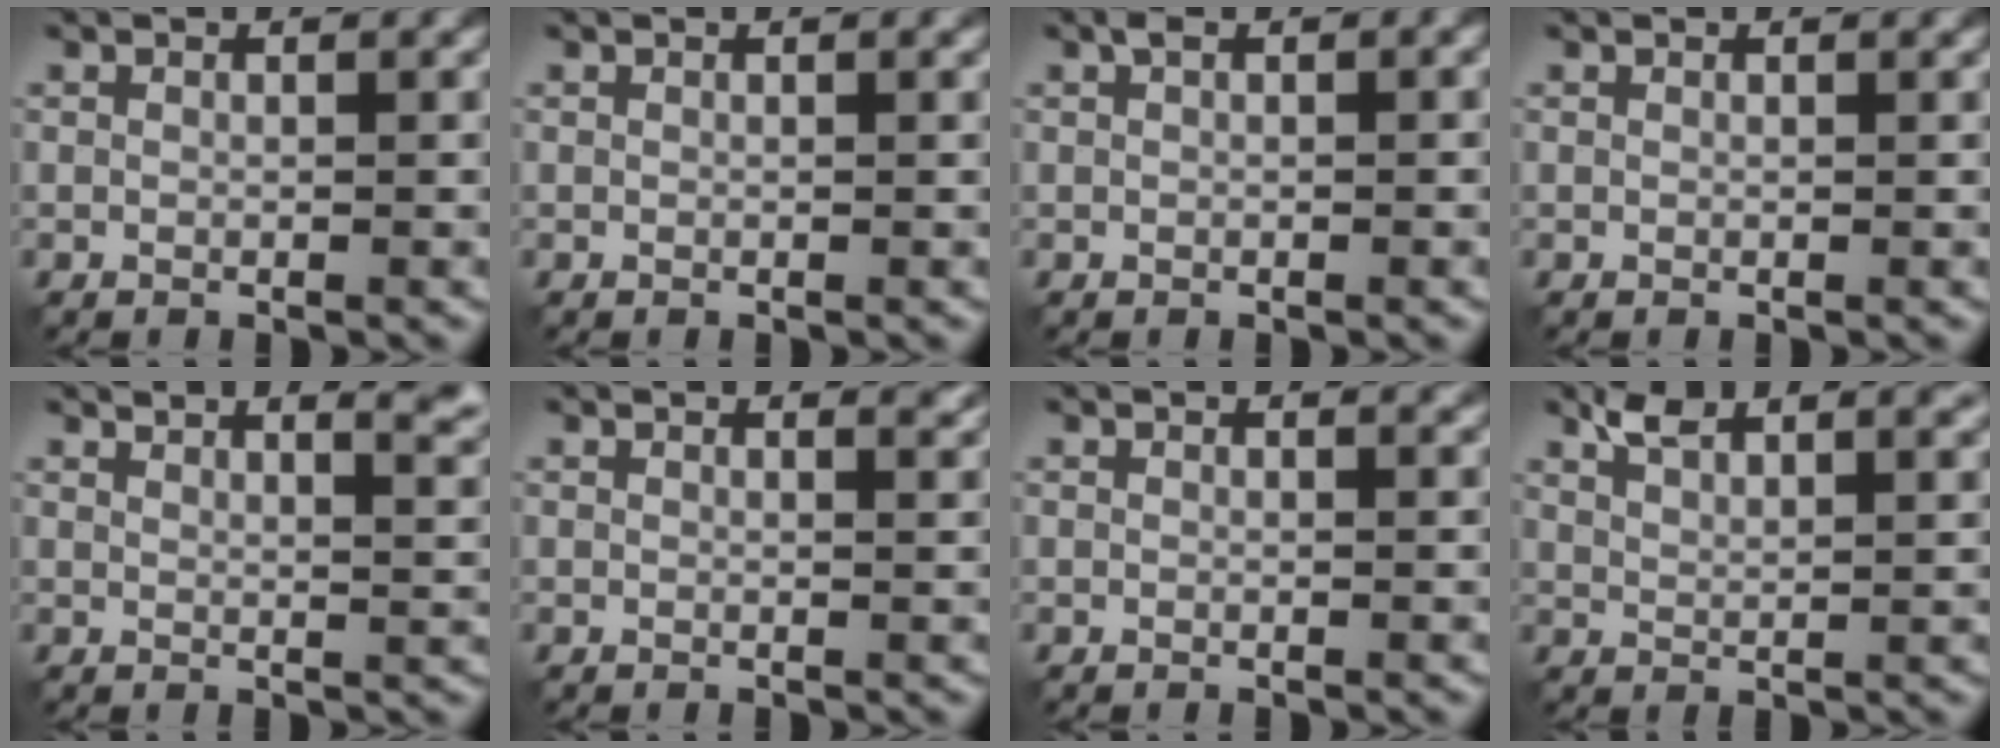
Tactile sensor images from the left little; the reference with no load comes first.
{"total": 0.6, "force": [0.3, 0.1, 0.5], "torque": [-0.006, 0.006, 0.004]}
{"total": 1.1, "force": [0.3, 0.4, 1.0], "torque": [-0.019, 0.007, 0.006]}
{"total": 0.5, "force": [0.5, 0.0, 0.1], "torque": [0.000, 0.002, 0.007]}
{"total": 4.8, "force": [3.8, 1.2, 2.6], "torque": [-0.012, 0.011, 0.044]}
{"total": 1.6, "force": [1.4, 0.4, 0.7], "torque": [-0.003, 0.000, 0.012]}
{"total": 0.9, "force": [0.8, 0.2, 0.4], "torque": [-0.003, 0.001, 0.009]}
{"total": 4.6, "force": [3.3, 1.3, 2.8], "torque": [-0.046, 0.011, 0.059]}